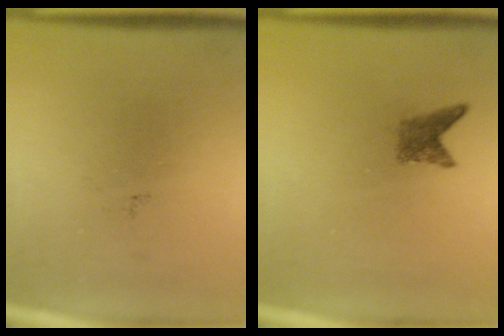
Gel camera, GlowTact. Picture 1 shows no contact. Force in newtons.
{"total": 2.0}